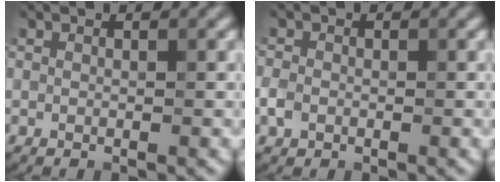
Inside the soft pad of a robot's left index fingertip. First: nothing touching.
{"total": 1.6, "force": [-0.6, 1.3, 0.8], "torque": [-0.013, -0.001, -0.017]}